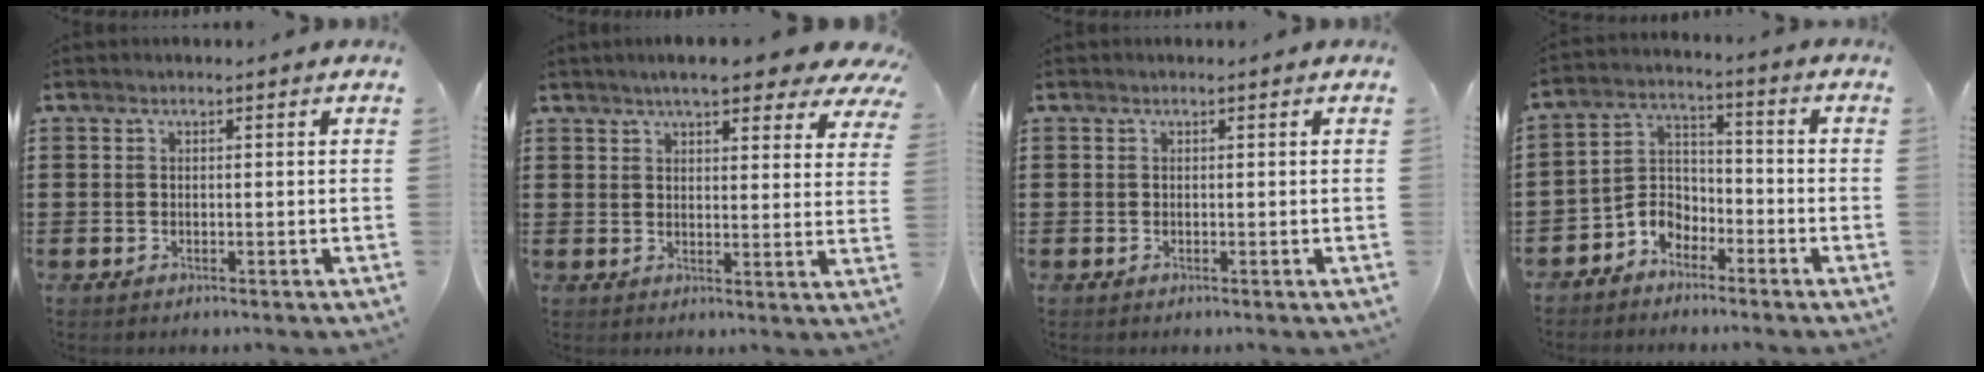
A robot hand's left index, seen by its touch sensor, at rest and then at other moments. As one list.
[{"total": 6.8, "force": [5.5, 1.4, 3.7], "torque": [-0.073, -0.014, 0.096]}, {"total": 0.0}, {"total": 5.4, "force": [-4.2, 3.0, 1.8], "torque": [-0.050, 0.007, -0.087]}]